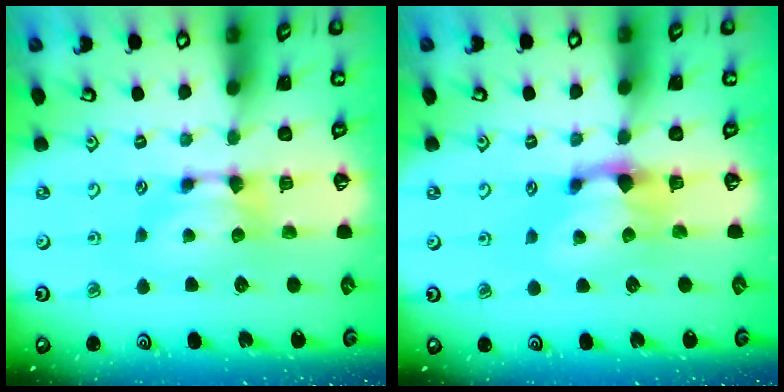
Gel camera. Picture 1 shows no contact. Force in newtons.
{"total": 1.4, "press": 0.8, "slide": 1.2}